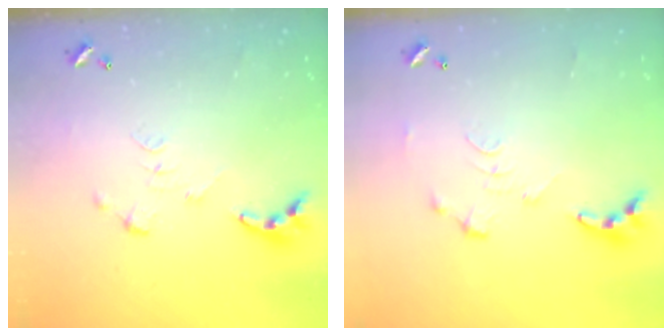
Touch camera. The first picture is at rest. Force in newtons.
{"total": 0.6, "press": 0.6, "slide": 0.1}